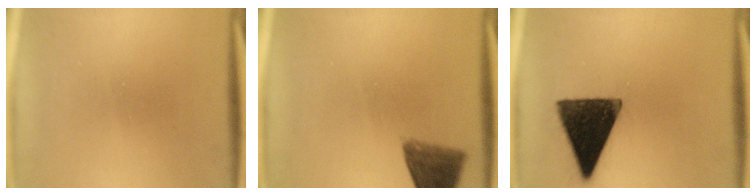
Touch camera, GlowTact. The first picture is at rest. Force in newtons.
{"total": 6.4}
{"total": 14.8}